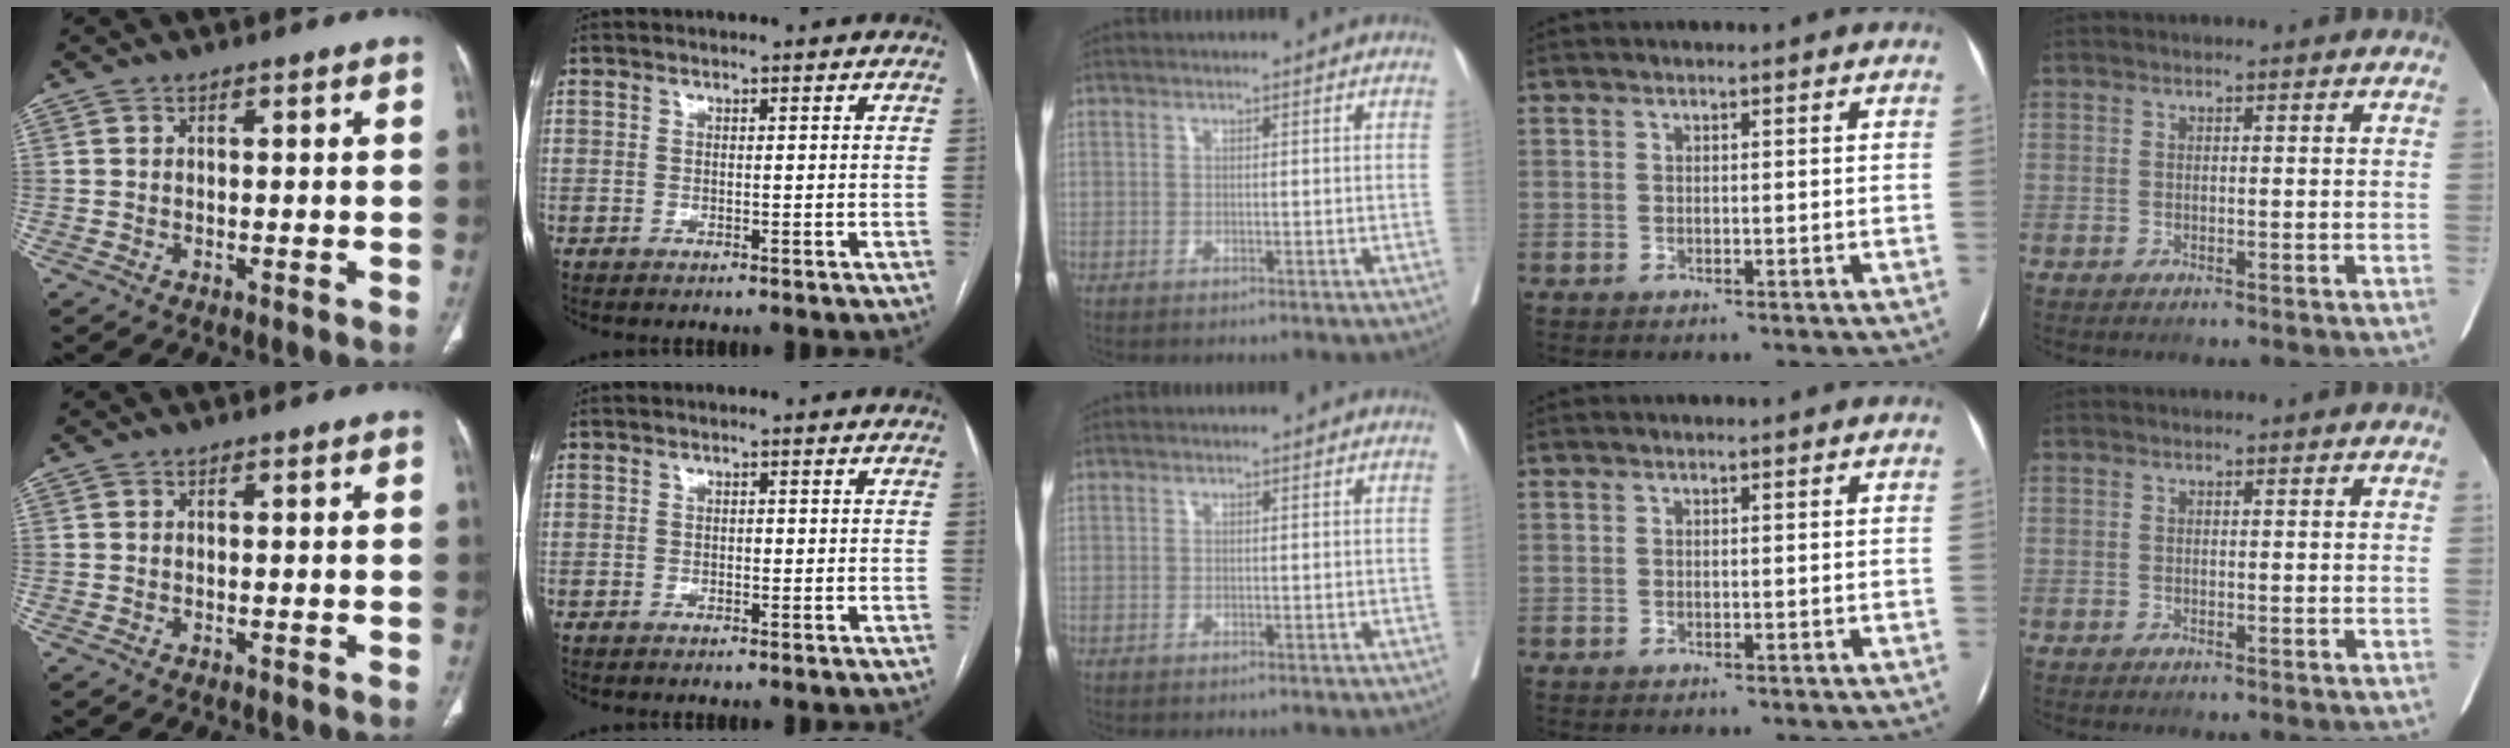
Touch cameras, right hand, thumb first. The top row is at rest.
{"index": {"total": 0.6, "force": [-0.1, 0.4, 0.4], "torque": [-0.005, 0.002, -0.003]}}